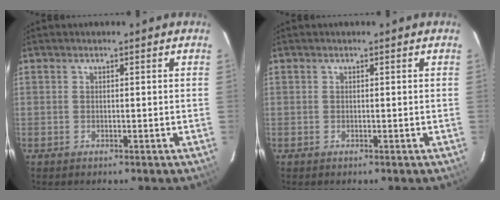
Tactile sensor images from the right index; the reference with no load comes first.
{"total": 0.0}